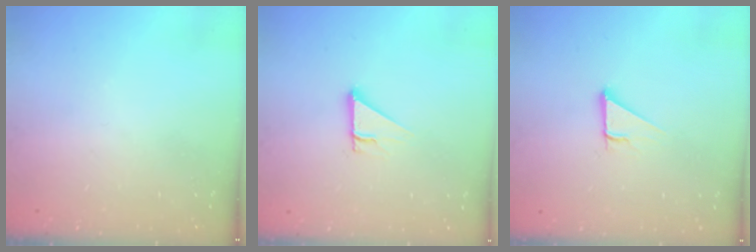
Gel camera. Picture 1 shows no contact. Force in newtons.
{"total": 2.7, "press": 2.7, "slide": 0.1}
{"total": 3.7, "press": 3.7, "slide": 0.2}